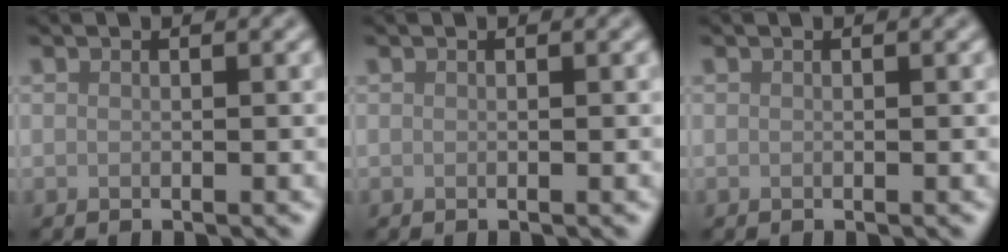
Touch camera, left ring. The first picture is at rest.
{"total": 0.0}
{"total": 0.0}